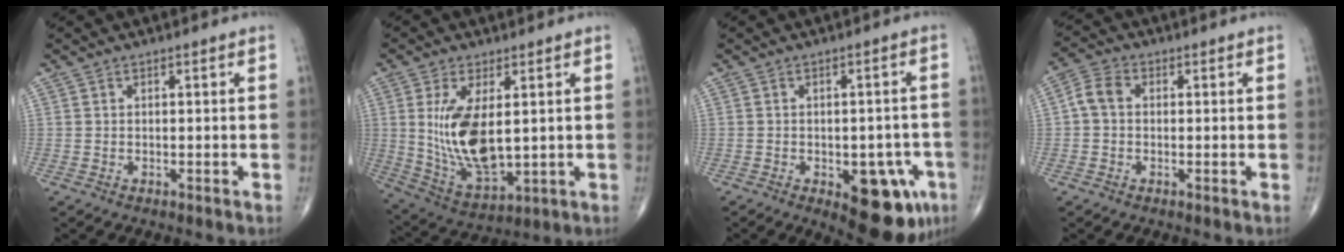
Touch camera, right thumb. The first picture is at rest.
{"total": 13.9, "force": [1.7, 6.7, 12.1], "torque": [-0.224, -0.023, 0.052]}
{"total": 12.9, "force": [-5.4, 6.1, 10.0], "torque": [-0.090, 0.018, -0.058]}
{"total": 4.3, "force": [0.0, 3.3, 2.8], "torque": [-0.053, 0.015, -0.007]}